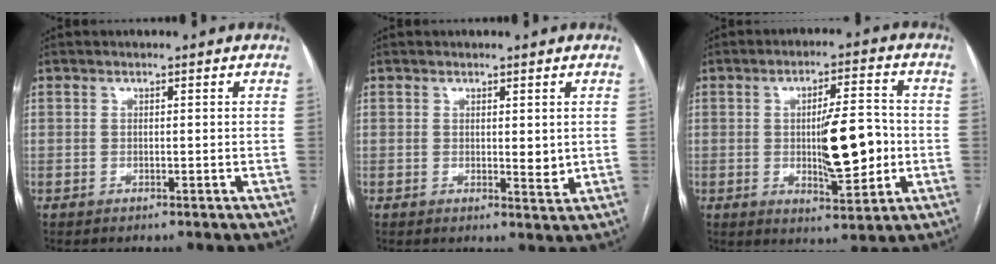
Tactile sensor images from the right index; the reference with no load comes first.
{"total": 2.1, "force": [0.3, 0.7, 1.9], "torque": [-0.027, -0.007, 0.008]}
{"total": 10.5, "force": [-1.0, 2.5, 10.2], "torque": [-0.160, 0.002, -0.009]}